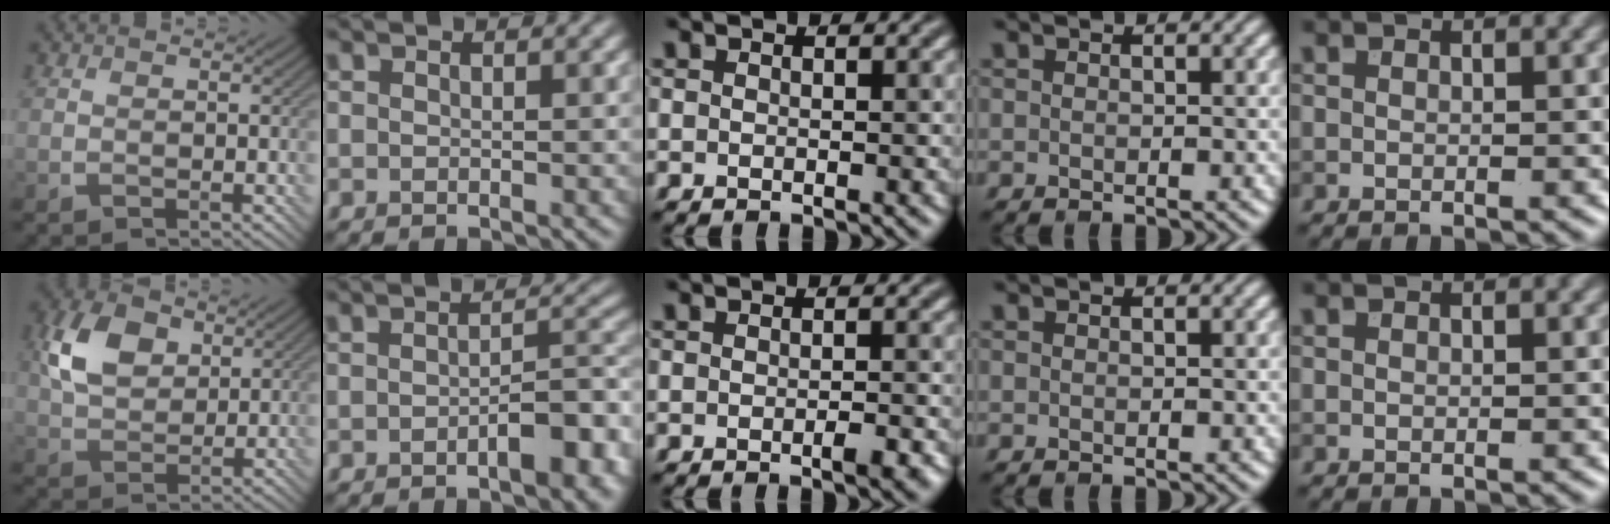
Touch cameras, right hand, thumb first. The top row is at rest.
{"thumb": {"total": 7.8, "force": [2.7, 5.2, 5.1], "torque": [-0.118, 0.010, 0.046]}, "index": {"total": 4.8, "force": [-2.2, 1.6, 4.0], "torque": [-0.054, 0.011, -0.032]}, "middle": {"total": 1.6, "force": [-0.7, 0.3, 1.4], "torque": [-0.019, -0.002, -0.011]}}